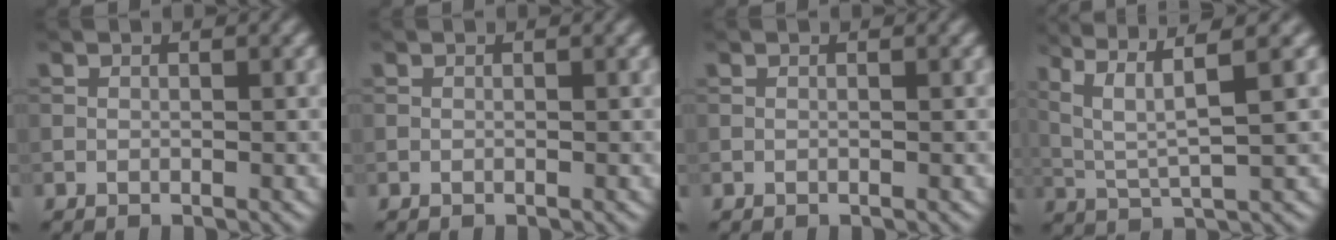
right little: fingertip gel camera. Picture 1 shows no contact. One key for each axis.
{"total": 0.0}
{"total": 0.0}
{"total": 6.3, "fx": 3.2, "fy": 1.1, "fz": 5.3, "tx": -0.107, "ty": 0.011, "tz": 0.067}